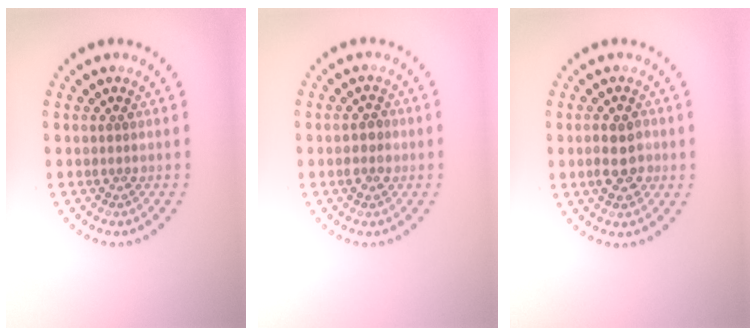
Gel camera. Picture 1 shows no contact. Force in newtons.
{"total": 1.7, "press": 1.7, "slide": 0.1}
{"total": 2.9, "press": 2.9, "slide": 0.4}